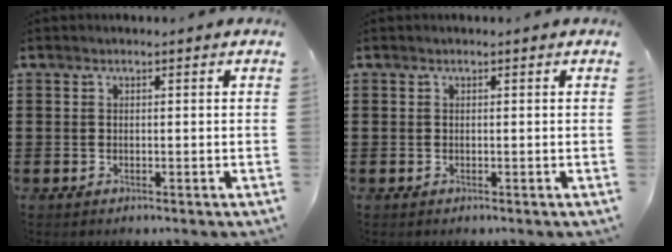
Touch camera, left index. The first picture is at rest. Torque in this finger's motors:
{"motor_torque": [-0.01, 0.00, 0.00, 0.00]}